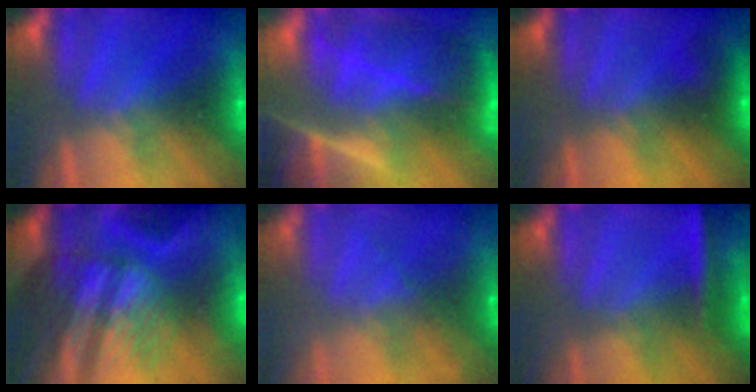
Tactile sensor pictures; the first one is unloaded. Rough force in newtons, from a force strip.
{"total": 7.1}
{"total": 2.3}
{"total": 9.1}
{"total": 7.4}
{"total": 3.0}